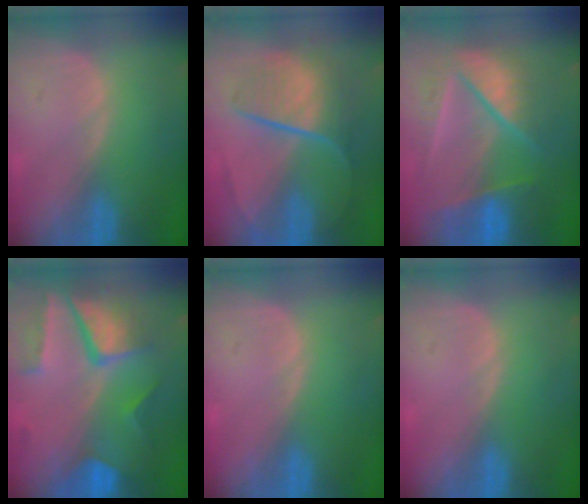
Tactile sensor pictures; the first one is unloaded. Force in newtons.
{"total": 9.0, "press": 7.4, "slide": 5.1}
{"total": 9.7, "press": 8.2, "slide": 5.1}
{"total": 10.3, "press": 8.6, "slide": 5.6}
{"total": 0.0}
{"total": 0.0}